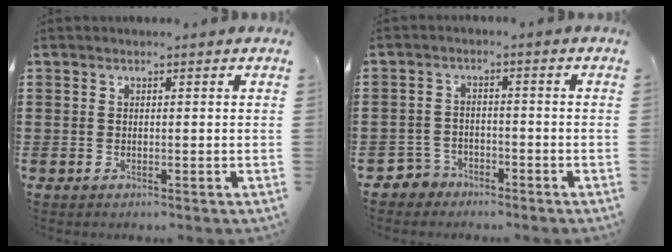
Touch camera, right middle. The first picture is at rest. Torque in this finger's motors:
{"motor_torque": [1.01, 0.26, 0.00, -0.03]}